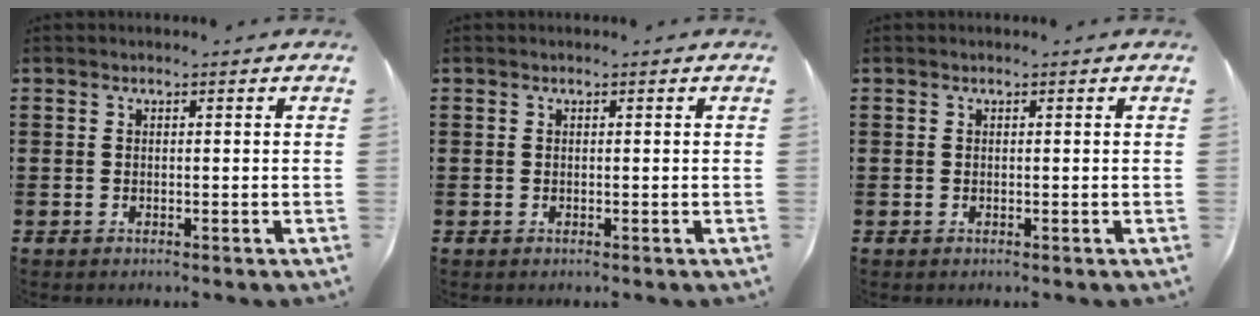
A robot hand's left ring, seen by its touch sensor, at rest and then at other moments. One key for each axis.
{"total": 0.0}
{"total": 0.0}